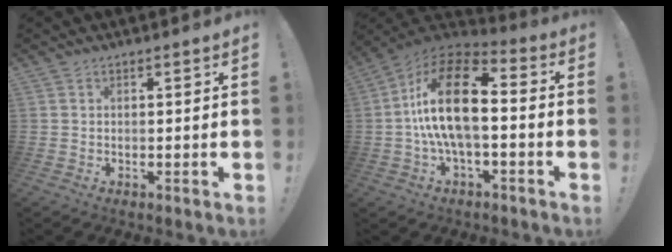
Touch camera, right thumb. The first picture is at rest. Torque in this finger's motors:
{"motor_torque": [1.73, 3.28, 0.48, 0.09, 0.33]}